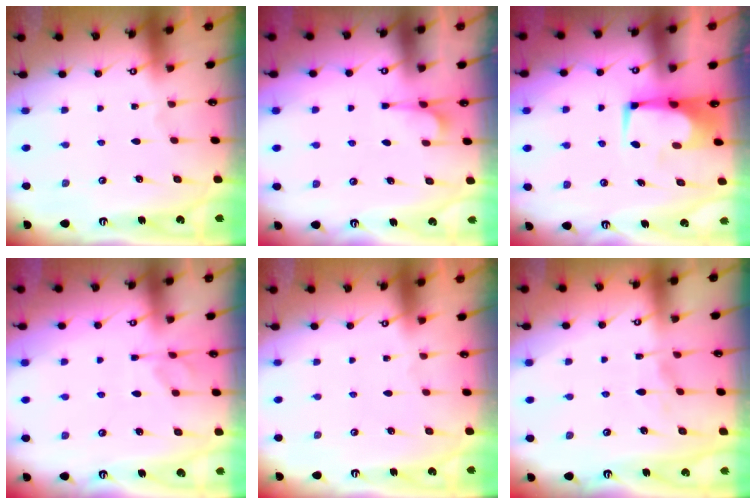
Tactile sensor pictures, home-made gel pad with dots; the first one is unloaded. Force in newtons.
{"total": 2.6, "press": 2.4, "slide": 1.0}
{"total": 0.0}
{"total": 2.4, "press": 2.1, "slide": 1.2}
{"total": 1.5, "press": 1.4, "slide": 0.6}
{"total": 0.9, "press": 0.6, "slide": 0.7}